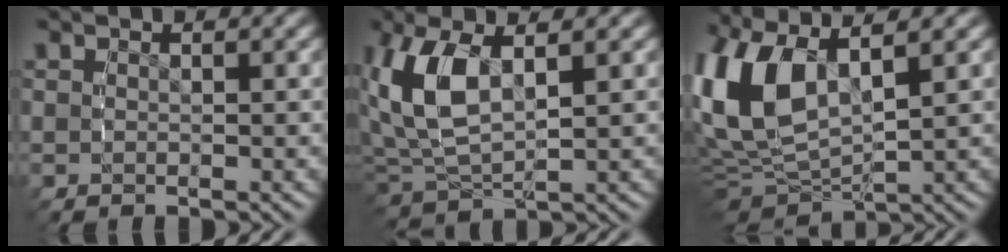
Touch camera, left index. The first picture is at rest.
{"total": 6.5, "force": [1.8, 4.0, 4.8], "torque": [-0.145, -0.006, 0.039]}
{"total": 10.0, "force": [1.4, 6.7, 7.3], "torque": [-0.197, -0.016, 0.034]}